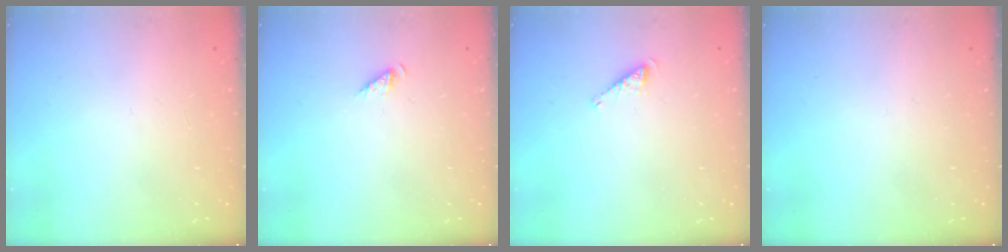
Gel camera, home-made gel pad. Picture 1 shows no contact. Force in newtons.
{"total": 2.1, "press": 2.1, "slide": 0.4}
{"total": 3.4, "press": 3.4, "slide": 0.5}
{"total": 0.0}